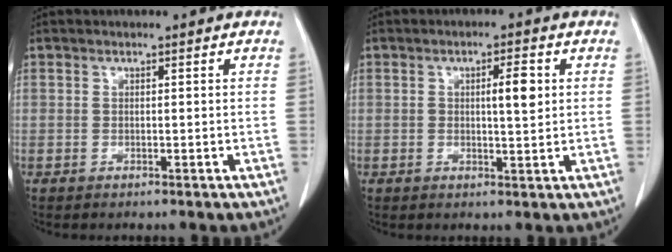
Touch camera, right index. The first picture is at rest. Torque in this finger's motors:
{"motor_torque": [0.14, 0.14, 0.05, 0.04]}